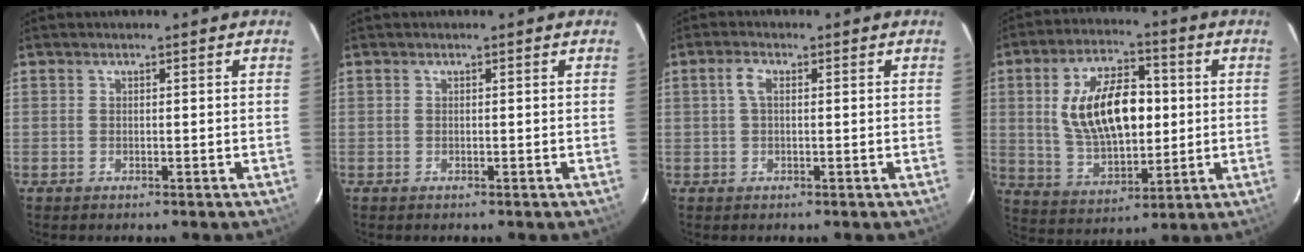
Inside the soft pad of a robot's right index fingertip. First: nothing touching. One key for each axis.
{"total": 0.0}
{"total": 2.3, "fx": 0.5, "fy": 1.0, "fz": 2.1, "tx": -0.045, "ty": 0.007, "tz": 0.007}
{"total": 16.6, "fx": 2.1, "fy": 8.6, "fz": 14.0, "tx": -0.257, "ty": 0.013, "tz": 0.051}